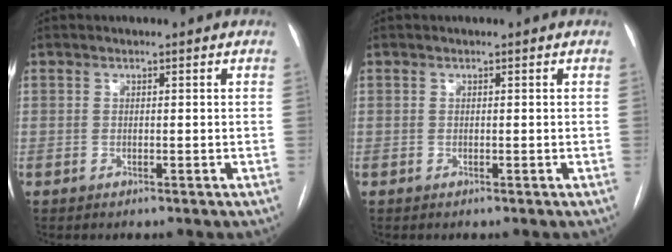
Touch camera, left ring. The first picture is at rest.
{"total": 0.0}